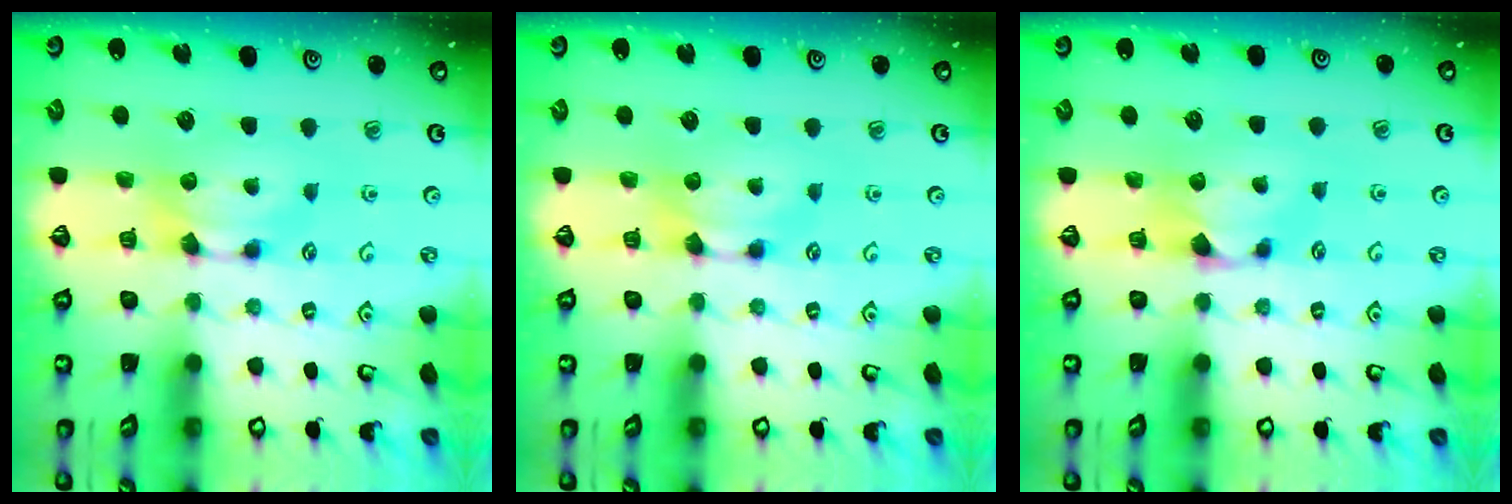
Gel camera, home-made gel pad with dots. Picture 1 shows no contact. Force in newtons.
{"total": 0.0}
{"total": 1.1, "press": 0.8, "slide": 0.7}